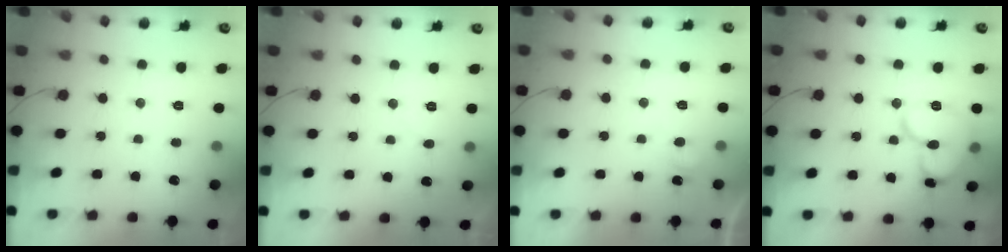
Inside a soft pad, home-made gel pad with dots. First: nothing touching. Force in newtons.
{"total": 3.2, "press": 3.2, "slide": 0.3}
{"total": 4.8, "press": 4.8, "slide": 0.4}
{"total": 12.3, "press": 12.1, "slide": 1.9}